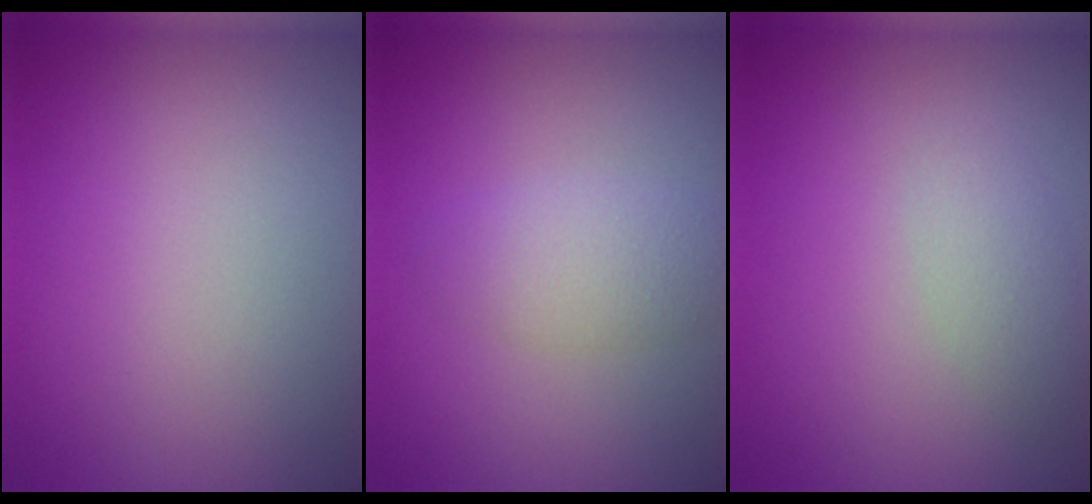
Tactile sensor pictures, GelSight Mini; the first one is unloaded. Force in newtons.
{"total": 2.7, "press": 2.7, "slide": 0.1}
{"total": 1.8, "press": 1.8, "slide": 0.1}